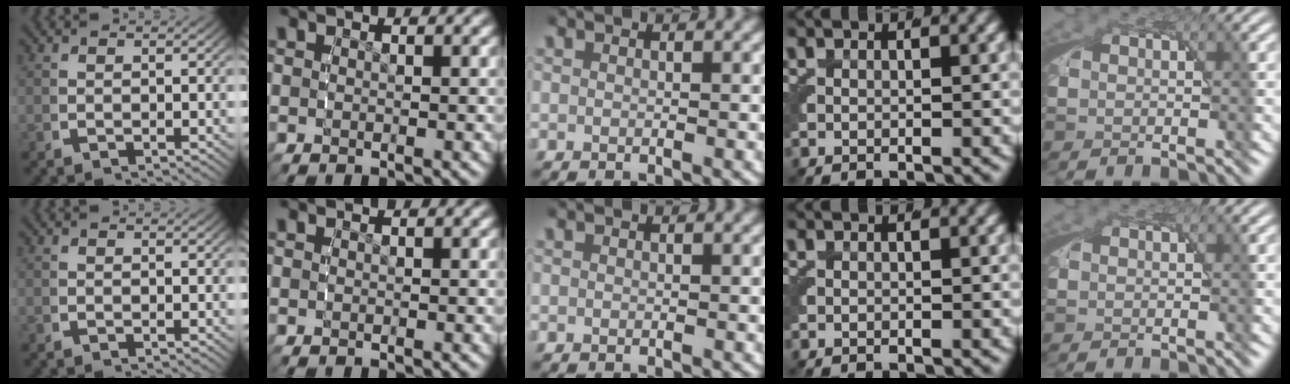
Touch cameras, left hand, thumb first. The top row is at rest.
{}